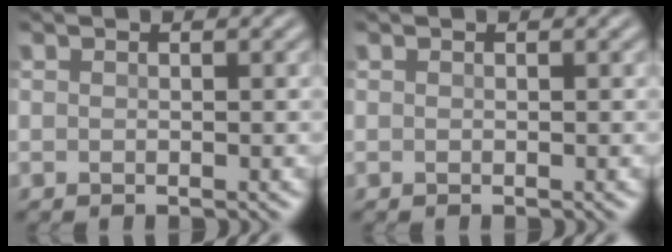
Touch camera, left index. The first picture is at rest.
{"total": 0.0}